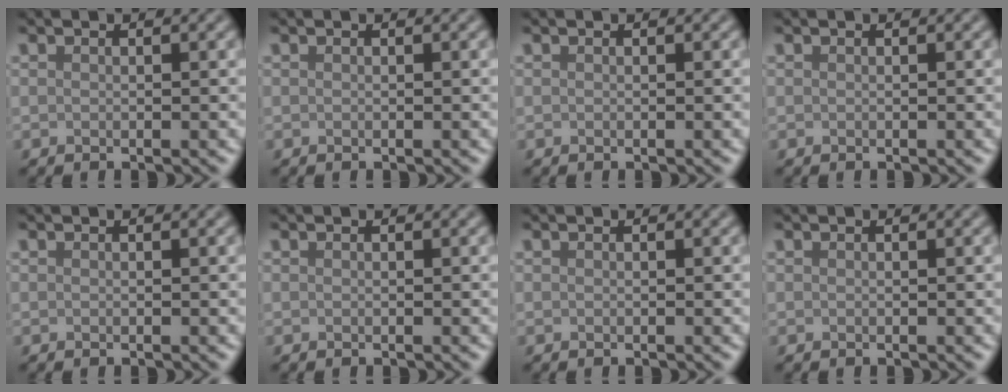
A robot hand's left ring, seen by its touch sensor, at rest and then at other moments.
{"total": 0.0}
{"total": 0.0}
{"total": 0.0}
{"total": 0.0}
{"total": 0.0}
{"total": 0.0}
{"total": 0.0}